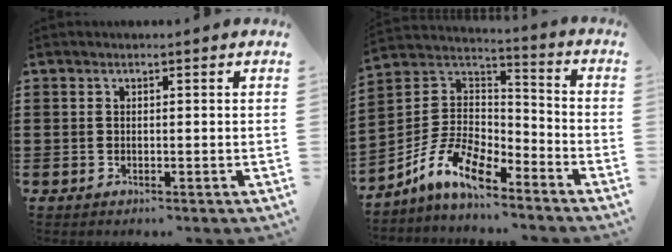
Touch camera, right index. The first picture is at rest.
{"total": 10.6, "force": [-7.3, 4.3, 6.4], "torque": [-0.153, 0.007, -0.148]}